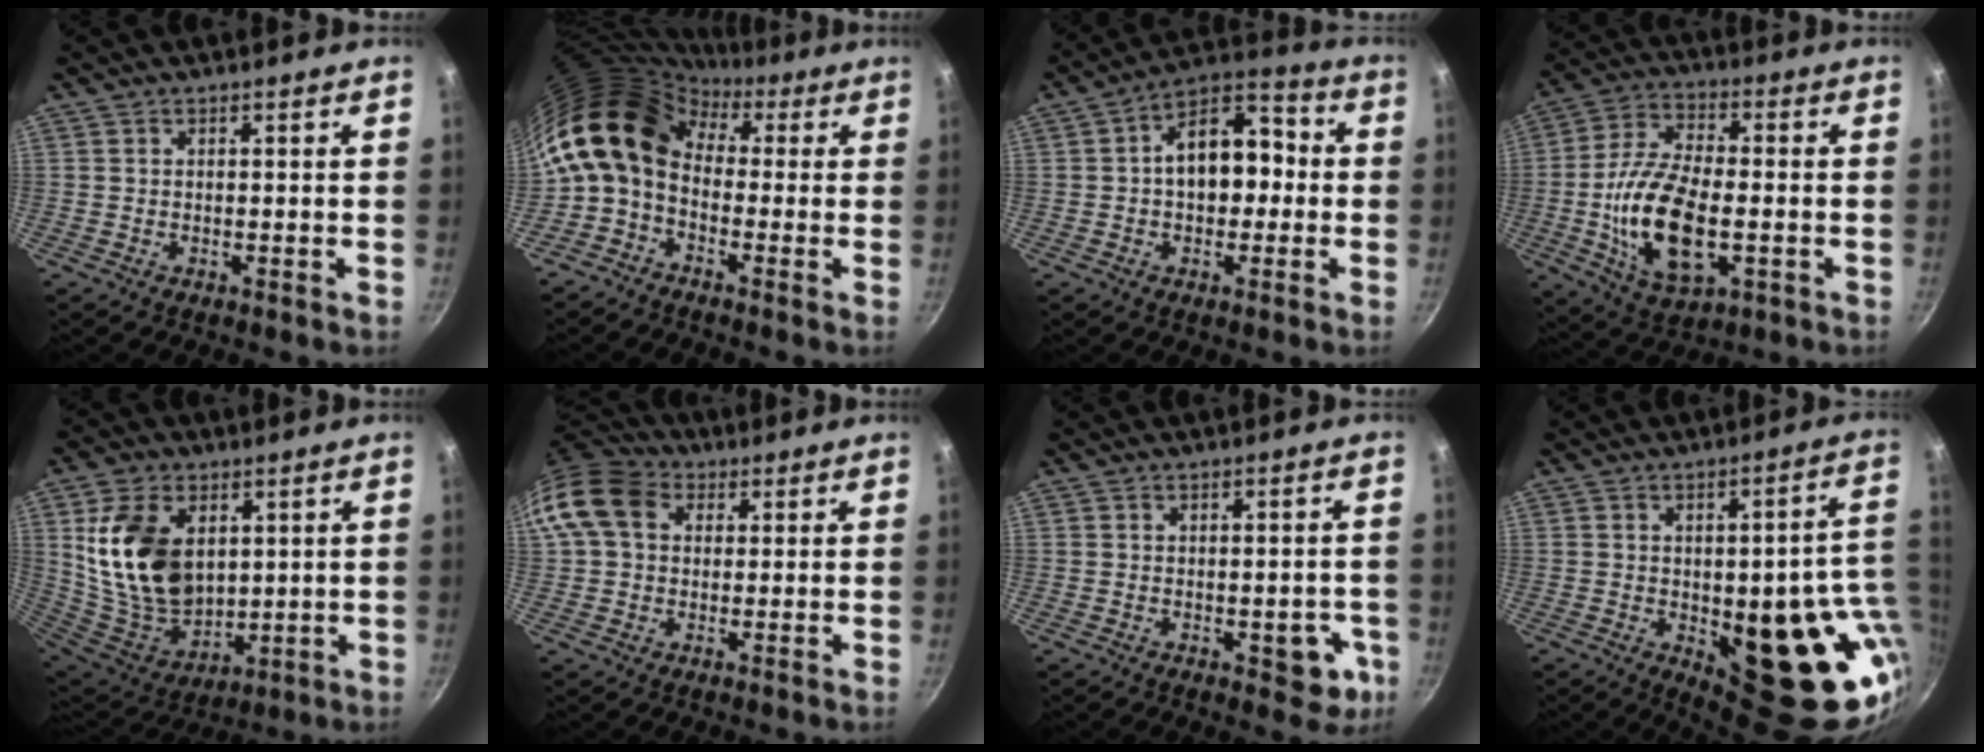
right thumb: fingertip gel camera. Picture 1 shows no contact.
{"total": 12.7, "force": [1.4, 9.0, 8.8], "torque": [-0.156, 0.025, -0.003]}
{"total": 13.2, "force": [0.0, 8.8, 9.8], "torque": [-0.100, 0.046, -0.013]}
{"total": 17.5, "force": [-3.0, 8.7, 14.9], "torque": [-0.280, 0.013, -0.055]}
{"total": 18.6, "force": [4.4, 12.5, 13.0], "torque": [-0.217, -0.035, 0.101]}
{"total": 11.3, "force": [2.7, 8.8, 6.6], "torque": [-0.108, 0.019, 0.032]}
{"total": 6.6, "force": [-1.9, 3.6, 5.2], "torque": [-0.030, 0.009, -0.020]}
{"total": 23.0, "force": [-3.1, 9.9, 20.5], "torque": [-0.185, -0.007, -0.022]}